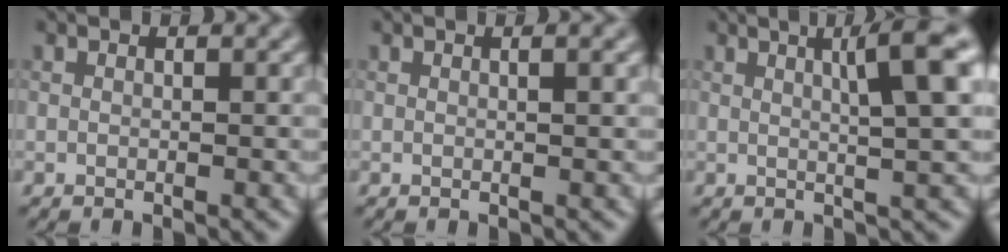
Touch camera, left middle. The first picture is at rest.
{"total": 1.4, "force": [0.5, 0.4, 1.3], "torque": [-0.013, 0.005, 0.003]}
{"total": 6.2, "force": [1.9, 0.9, 5.8], "torque": [-0.068, 0.013, 0.027]}